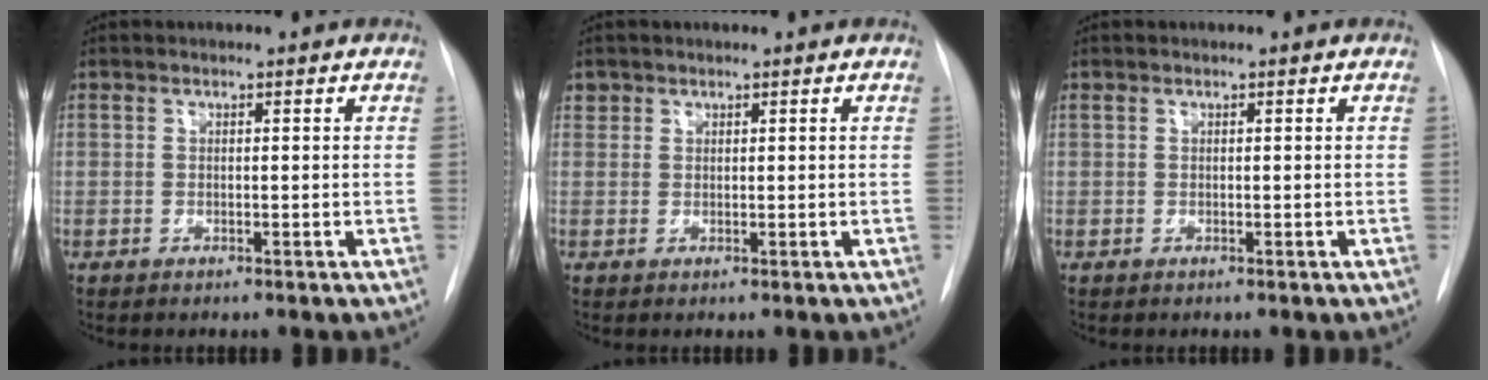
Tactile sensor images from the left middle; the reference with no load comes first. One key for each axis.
{"total": 1.1, "fx": 0.7, "fy": 0.9, "fz": 0.0, "tx": 0.010, "ty": 0.004, "tz": 0.010}
{"total": 0.0}